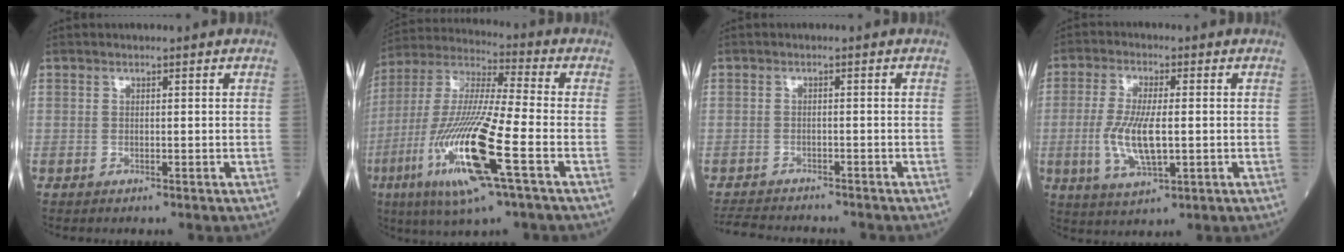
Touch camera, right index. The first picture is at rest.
{"total": 18.4, "force": [-6.5, 1.1, 17.2], "torque": [-0.365, -0.023, -0.123]}
{"total": 7.3, "force": [-7.0, 1.1, 1.9], "torque": [-0.029, -0.013, -0.107]}
{"total": 8.2, "force": [-0.9, 2.2, 7.8], "torque": [-0.168, -0.008, -0.016]}